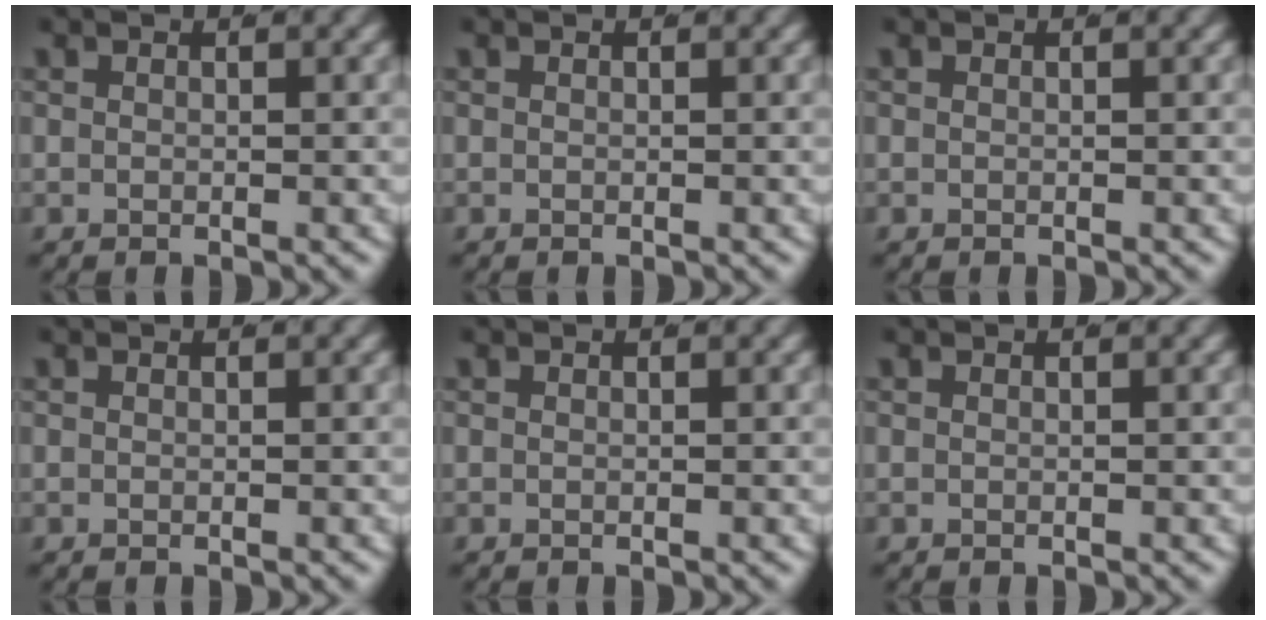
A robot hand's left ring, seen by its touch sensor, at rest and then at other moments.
{"total": 0.0}
{"total": 0.0}
{"total": 0.0}
{"total": 0.0}
{"total": 0.0}